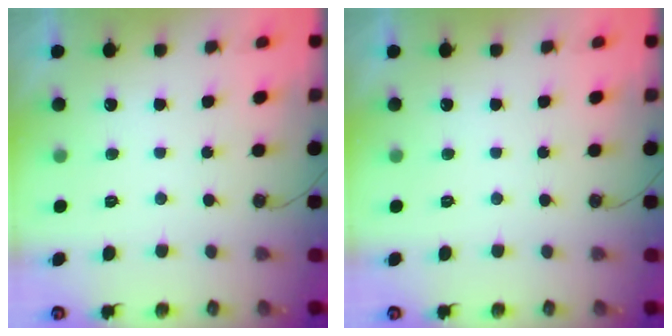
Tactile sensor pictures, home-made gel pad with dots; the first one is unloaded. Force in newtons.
{"total": 0.0}